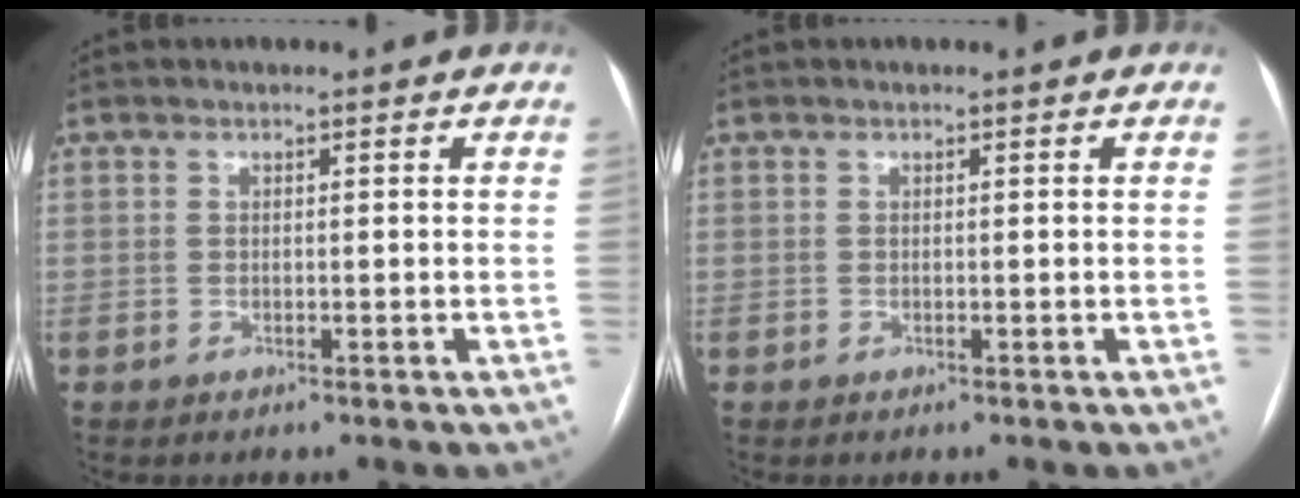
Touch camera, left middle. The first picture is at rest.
{"total": 0.0}